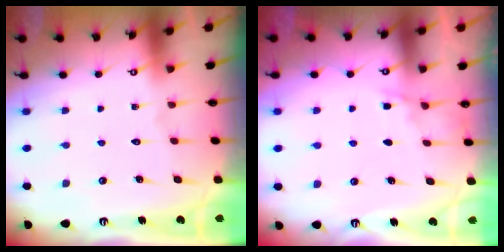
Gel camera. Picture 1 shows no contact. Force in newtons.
{"total": 4.7, "press": 4.7, "slide": 0.6}